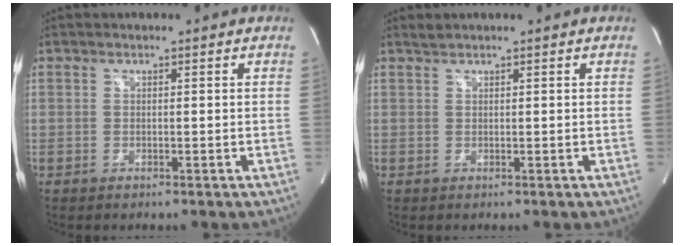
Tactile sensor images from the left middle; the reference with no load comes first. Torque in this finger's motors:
{"motor_torque": [0.18, -0.07, -0.04, -0.01]}